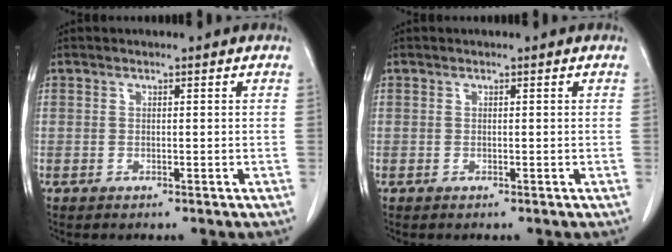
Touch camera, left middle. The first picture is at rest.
{"total": 0.0}